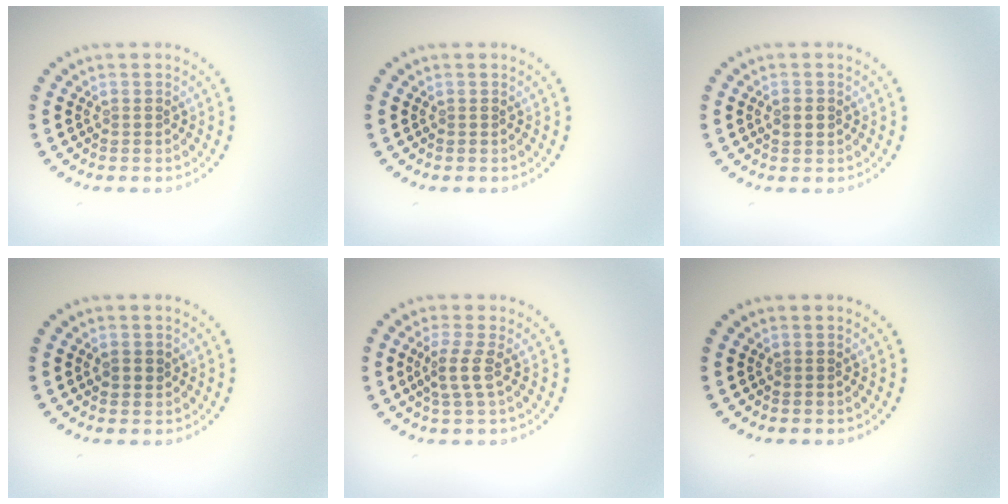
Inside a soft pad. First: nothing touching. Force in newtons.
{"total": 0.0}
{"total": 1.0, "press": 1.0, "slide": 0.2}
{"total": 1.2, "press": 1.1, "slide": 0.4}
{"total": 2.2, "press": 1.7, "slide": 1.5}
{"total": 0.0}